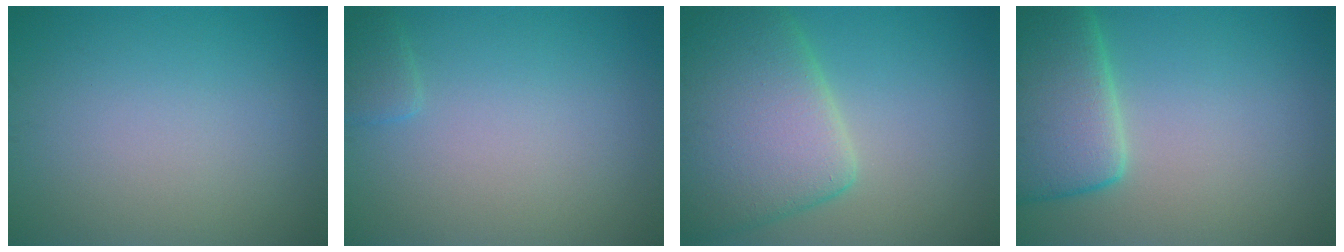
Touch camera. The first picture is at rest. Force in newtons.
{"total": 1.1, "press": 1.1, "slide": 0.1}
{"total": 9.5, "press": 9.4, "slide": 0.5}
{"total": 7.7, "press": 7.7, "slide": 0.6}